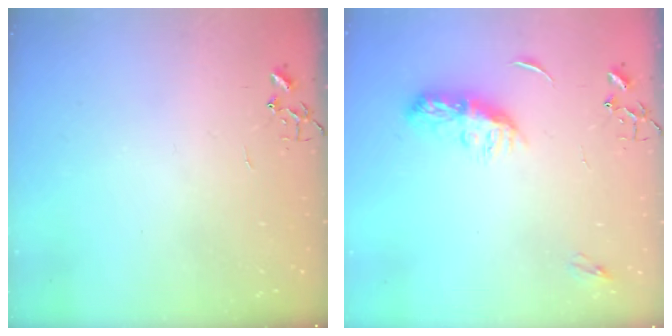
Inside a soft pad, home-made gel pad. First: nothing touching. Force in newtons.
{"total": 8.3, "press": 8.3, "slide": 0.4}